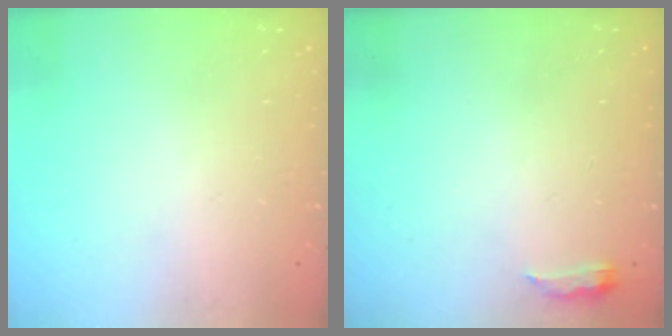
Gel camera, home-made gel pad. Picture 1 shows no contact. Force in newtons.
{"total": 4.0, "press": 3.7, "slide": 1.3}